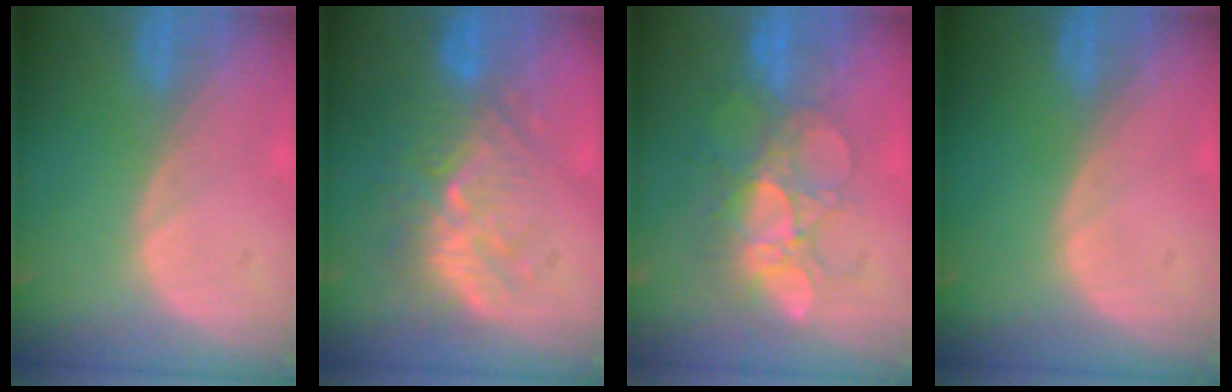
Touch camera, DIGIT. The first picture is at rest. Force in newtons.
{"total": 9.3, "press": 8.9, "slide": 2.6}
{"total": 8.7, "press": 8.4, "slide": 2.4}
{"total": 0.0}